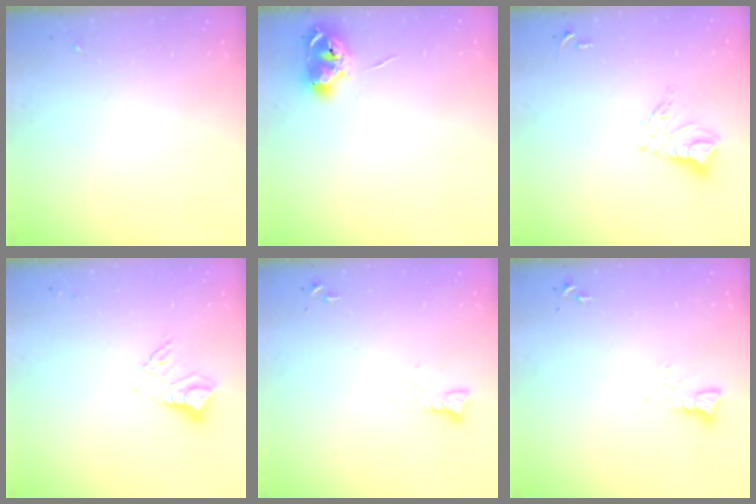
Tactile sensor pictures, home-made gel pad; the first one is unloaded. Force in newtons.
{"total": 9.6, "press": 9.6, "slide": 0.6}
{"total": 9.8, "press": 9.8, "slide": 0.9}
{"total": 9.2, "press": 9.1, "slide": 0.8}
{"total": 2.5, "press": 2.5, "slide": 0.1}
{"total": 3.4, "press": 3.4, "slide": 0.3}